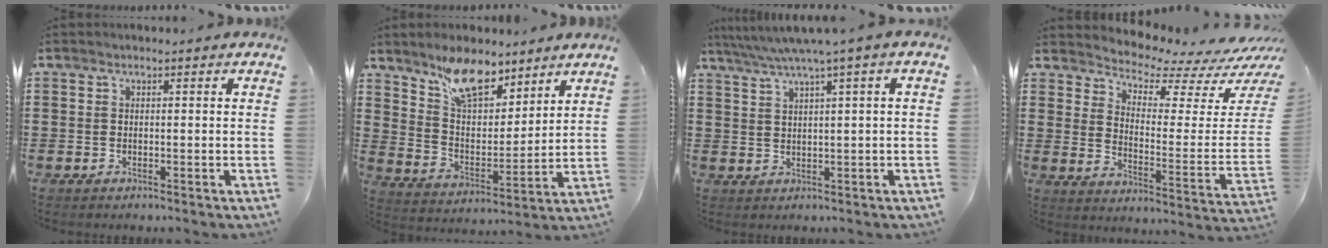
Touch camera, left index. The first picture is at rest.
{"total": 9.7, "force": [7.8, 3.5, 4.5], "torque": [-0.107, -0.025, 0.144]}
{"total": 3.7, "force": [1.8, -0.5, 3.2], "torque": [-0.066, -0.008, 0.028]}
{"total": 3.7, "force": [3.5, 0.5, 1.1], "torque": [-0.039, -0.047, 0.052]}